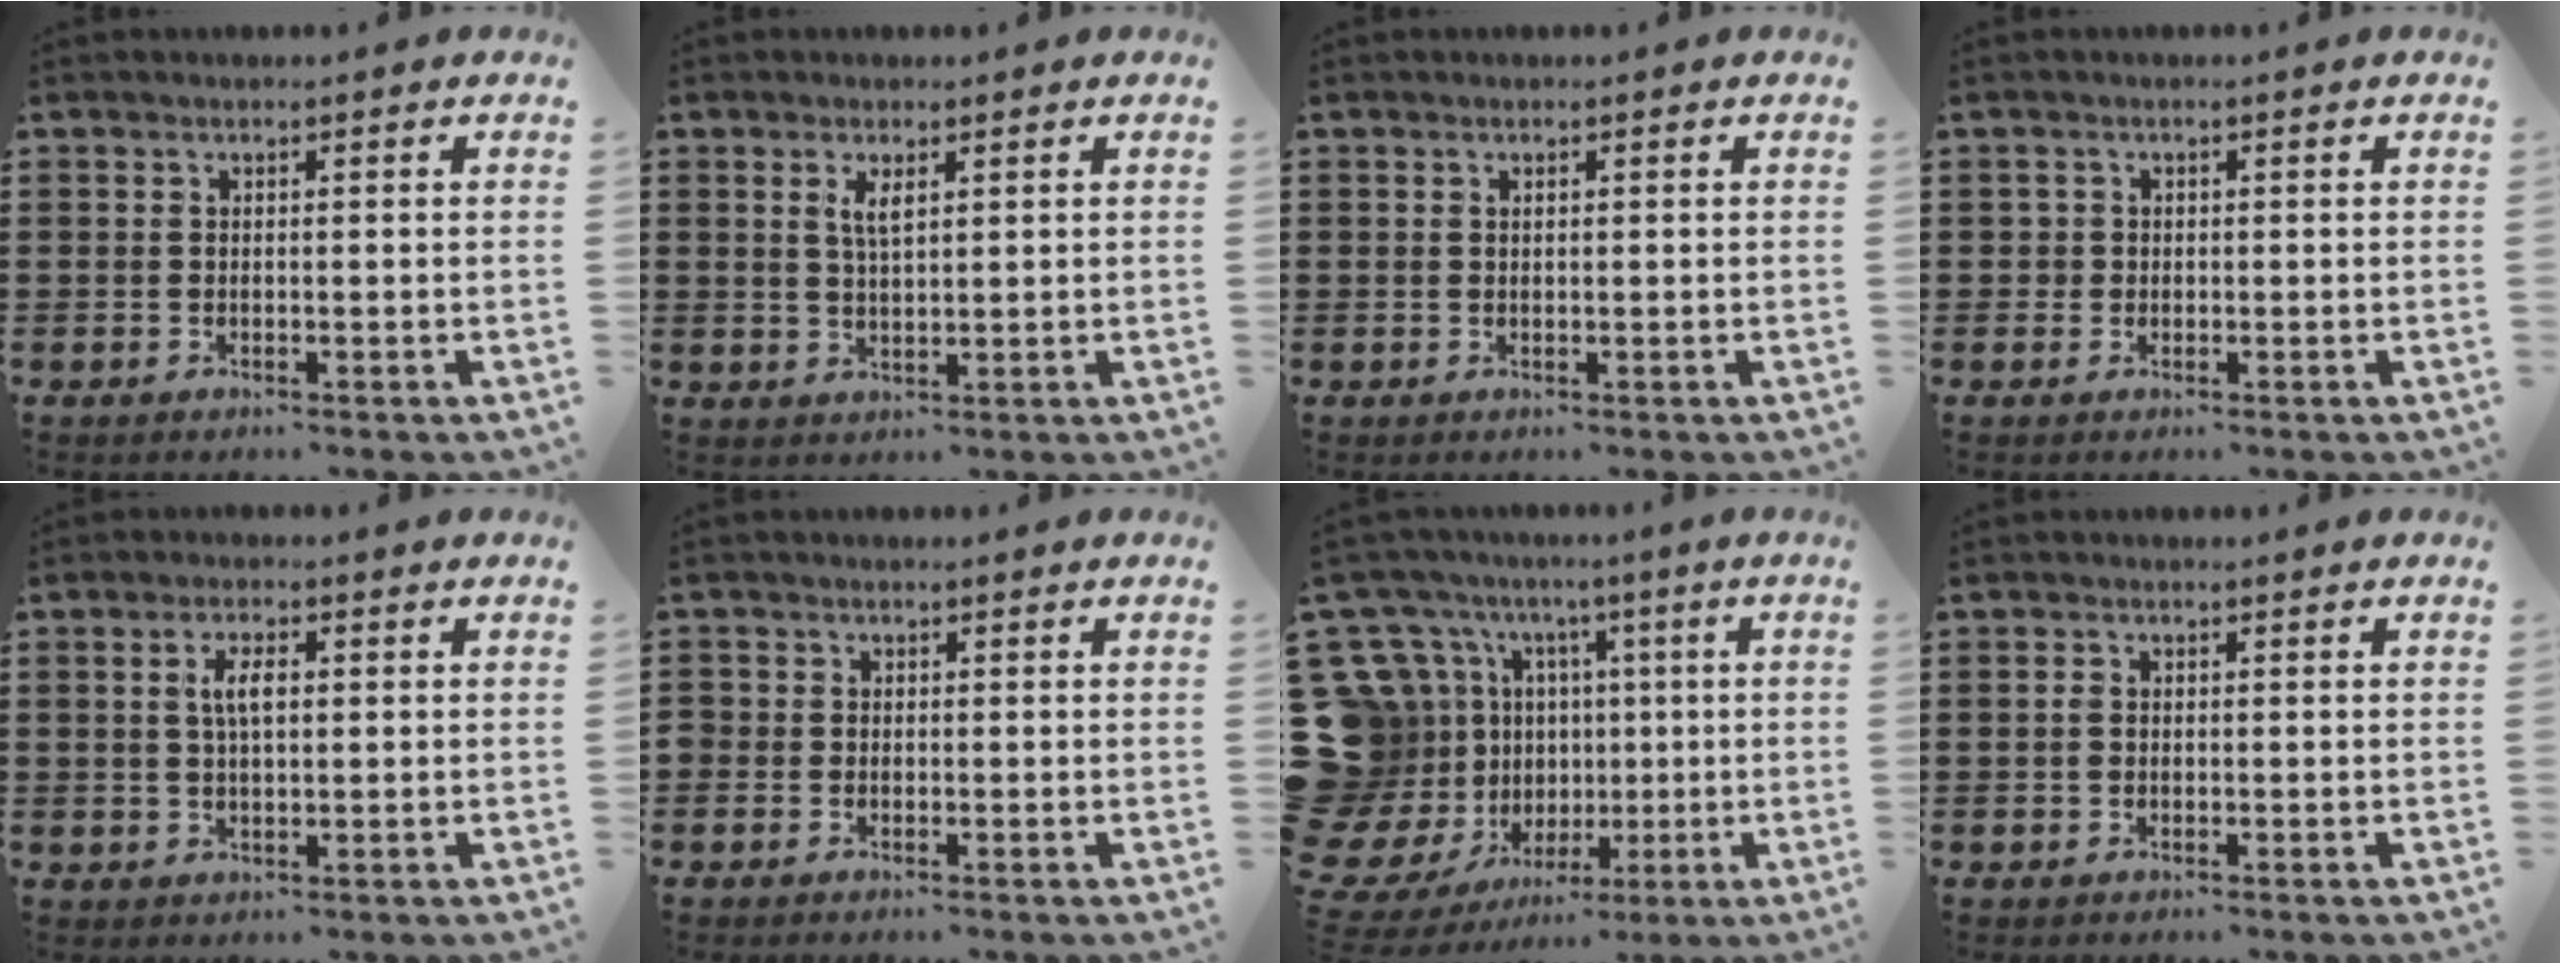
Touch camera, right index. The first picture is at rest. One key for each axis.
{"total": 2.7, "fx": 1.3, "fy": 0.9, "fz": 2.2, "tx": -0.047, "ty": 0.004, "tz": 0.021}
{"total": 0.0}
{"total": 1.1, "fx": 0.0, "fy": 1.1, "fz": 0.2, "tx": -0.006, "ty": 0.005, "tz": -0.002}
{"total": 3.6, "fx": 0.6, "fy": 1.4, "fz": 3.3, "tx": -0.067, "ty": 0.008, "tz": 0.008}
{"total": 0.9, "fx": -0.4, "fy": 0.8, "fz": 0.1, "tx": -0.004, "ty": 0.002, "tz": -0.010}
{"total": 14.4, "fx": 0.7, "fy": 14.2, "fz": 2.3, "tx": -0.128, "ty": -0.023, "tz": 0.066}
{"total": 1.1, "fx": -0.2, "fy": 0.8, "fz": 0.6, "tx": -0.014, "ty": 0.003, "tz": -0.004}